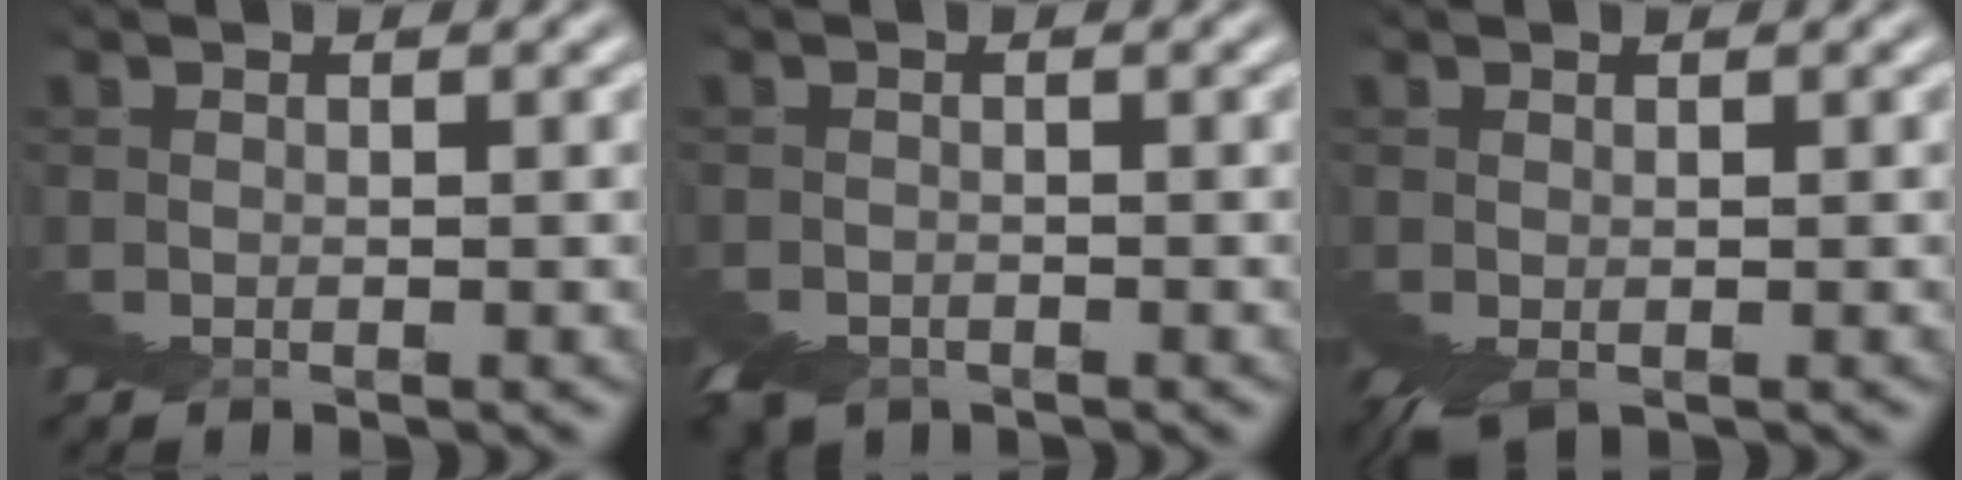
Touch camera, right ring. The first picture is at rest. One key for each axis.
{"total": 1.0, "fx": -0.7, "fy": -0.1, "fz": -0.7, "tx": 0.017, "ty": -0.001, "tz": -0.010}
{"total": 1.5, "fx": 0.3, "fy": -0.8, "fz": 1.2, "tx": -0.010, "ty": 0.007, "tz": 0.007}